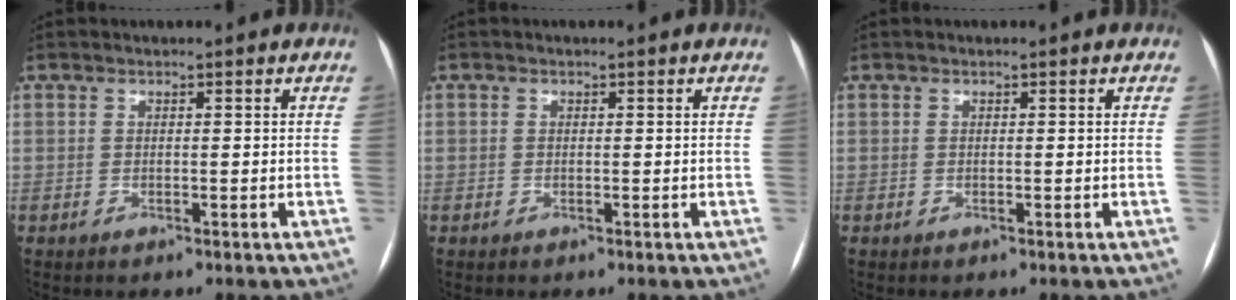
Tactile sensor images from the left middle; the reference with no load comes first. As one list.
[{"total": 0.0}, {"total": 0.0}]